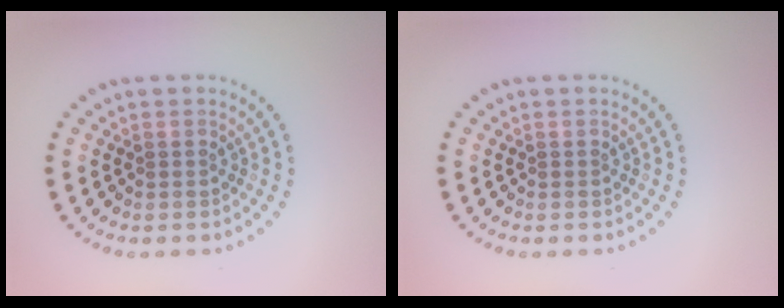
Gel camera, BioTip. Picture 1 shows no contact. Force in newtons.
{"total": 0.0}